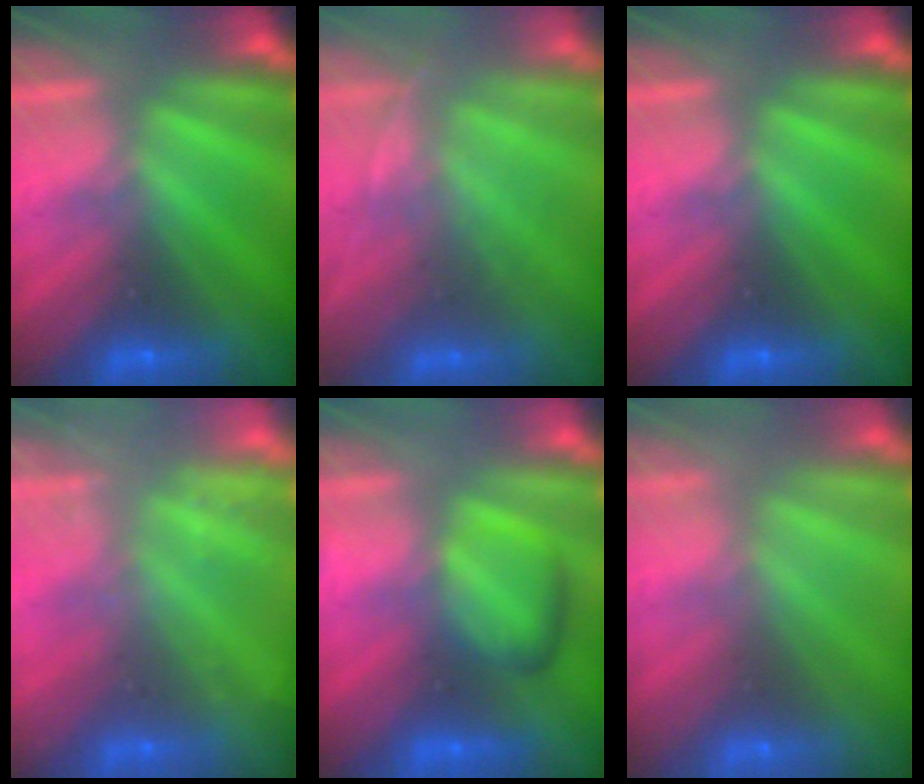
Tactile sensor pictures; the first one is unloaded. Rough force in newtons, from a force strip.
{"total": 1.9}
{"total": 0.0}
{"total": 2.4}
{"total": 2.4}
{"total": 2.8}